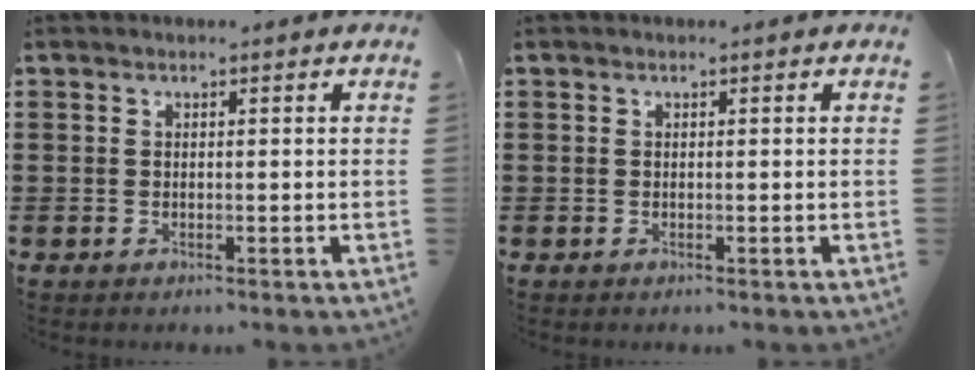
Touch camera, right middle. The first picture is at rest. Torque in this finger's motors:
{"motor_torque": [-0.04, -0.04, 0.00, 0.00]}